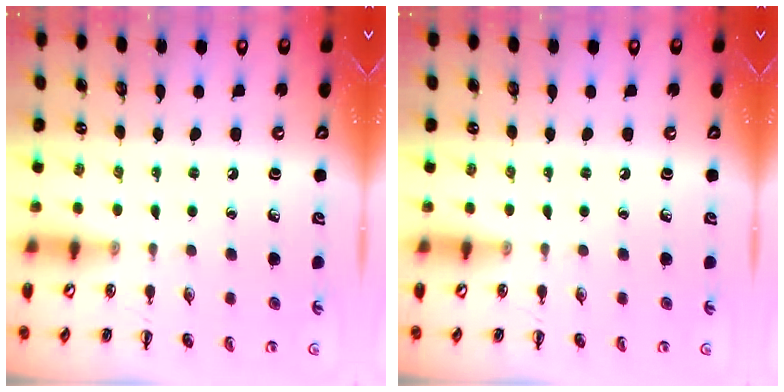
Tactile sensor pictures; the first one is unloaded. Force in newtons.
{"total": 0.0}